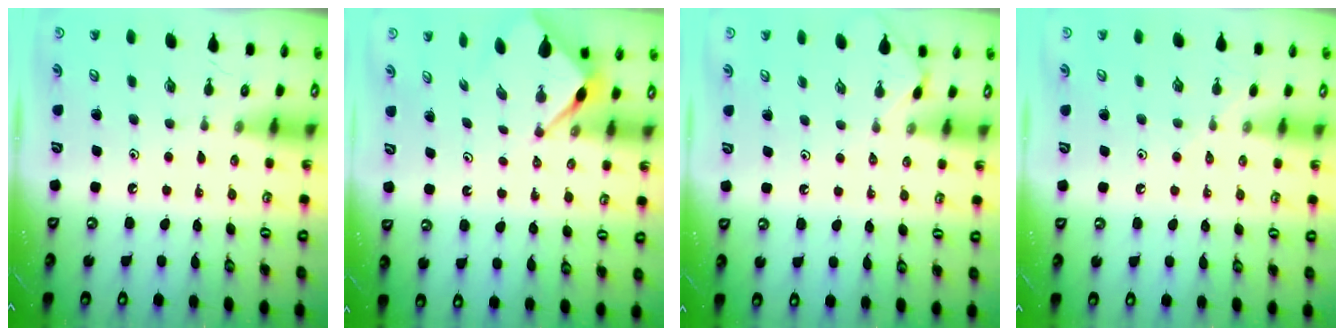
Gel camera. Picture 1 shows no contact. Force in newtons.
{"total": 2.9, "press": 2.9, "slide": 0.3}
{"total": 2.1, "press": 2.0, "slide": 0.5}
{"total": 5.7, "press": 5.6, "slide": 0.8}